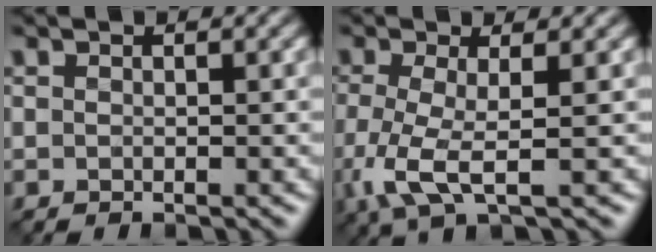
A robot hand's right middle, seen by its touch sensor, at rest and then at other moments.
{"total": 4.5, "force": [-0.9, 1.3, 4.2], "torque": [-0.104, -0.009, -0.019]}